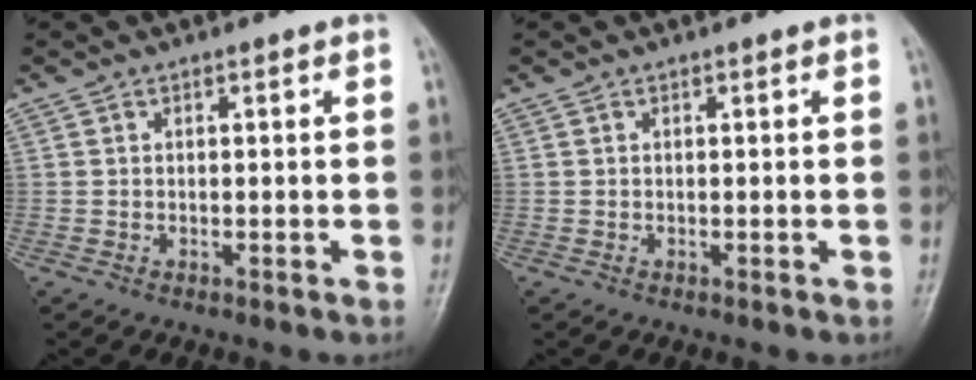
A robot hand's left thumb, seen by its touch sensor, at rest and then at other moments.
{"total": 0.0}